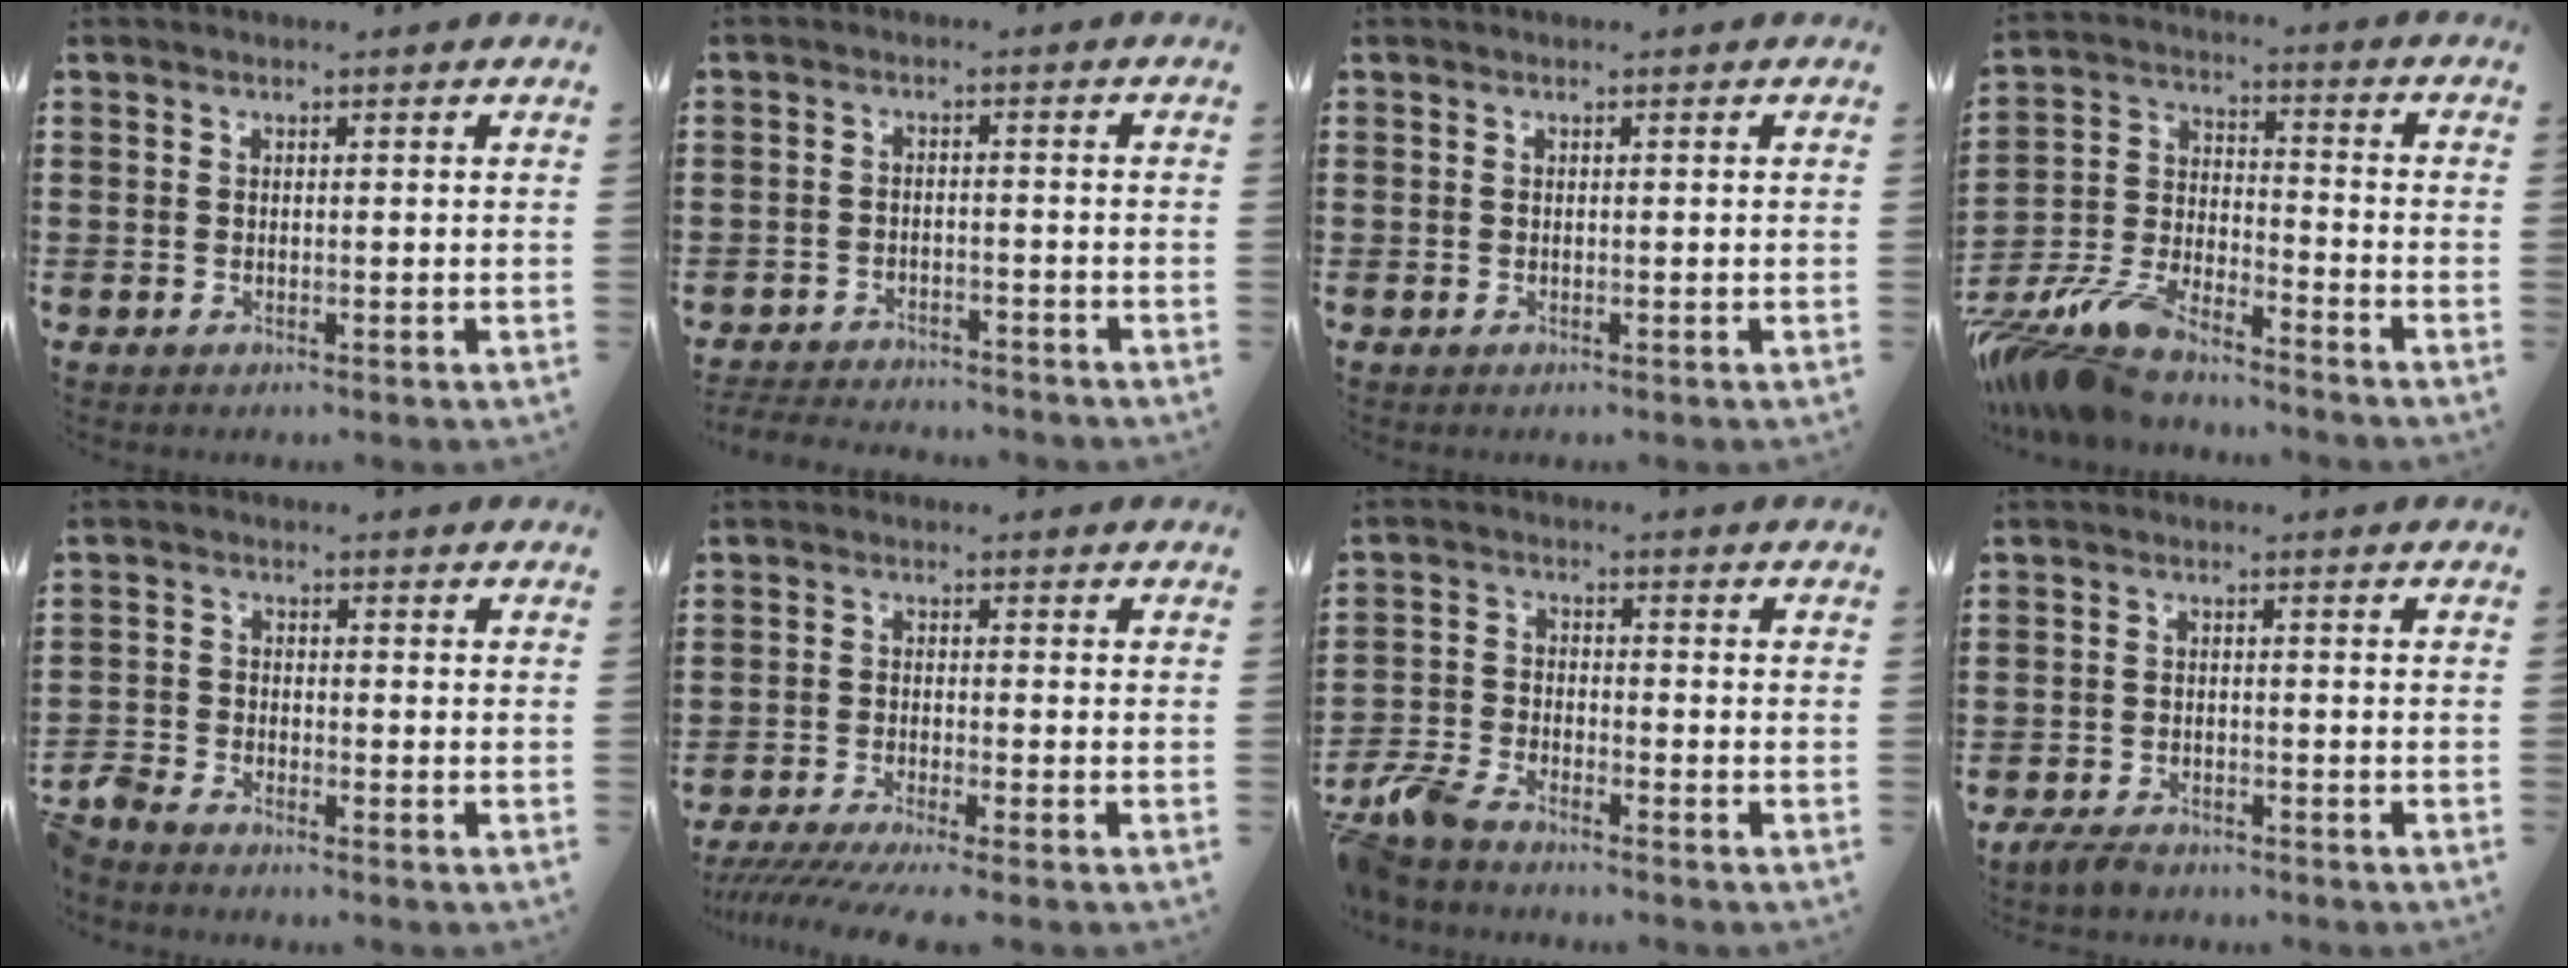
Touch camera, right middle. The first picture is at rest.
{"total": 3.0, "force": [-2.9, 0.3, 0.1], "torque": [-0.006, -0.001, -0.063]}
{"total": 0.0}
{"total": 10.1, "force": [-9.3, 1.8, 3.4], "torque": [-0.084, 0.006, -0.188]}
{"total": 3.1, "force": [-3.0, 0.4, 0.4], "torque": [-0.031, -0.005, -0.070]}
{"total": 3.6, "force": [-3.1, -0.2, 1.8], "torque": [-0.043, -0.016, -0.064]}
{"total": 5.2, "force": [-4.8, 1.1, 1.8], "torque": [-0.064, -0.008, -0.102]}
{"total": 2.5, "force": [-2.3, 0.7, 0.7], "torque": [-0.030, -0.004, -0.052]}